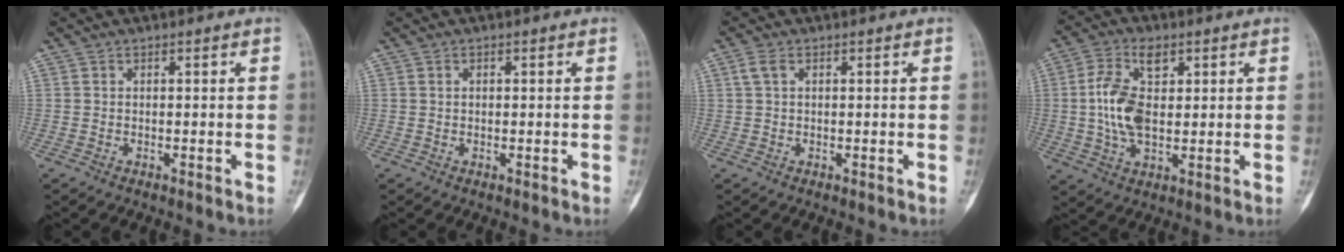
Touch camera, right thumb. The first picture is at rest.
{"total": 0.7, "force": [0.2, 0.5, 0.4], "torque": [-0.005, 0.000, 0.006]}
{"total": 2.0, "force": [0.7, 1.2, 1.5], "torque": [-0.040, 0.010, 0.016]}
{"total": 11.0, "force": [1.9, 6.4, 8.8], "torque": [-0.168, 0.004, 0.037]}